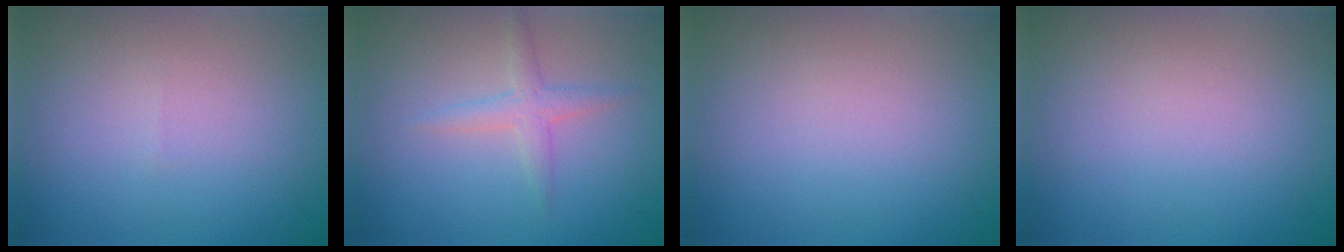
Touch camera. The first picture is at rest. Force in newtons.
{"total": 1.8, "press": 1.8, "slide": 0.0}
{"total": 0.0}
{"total": 0.0}